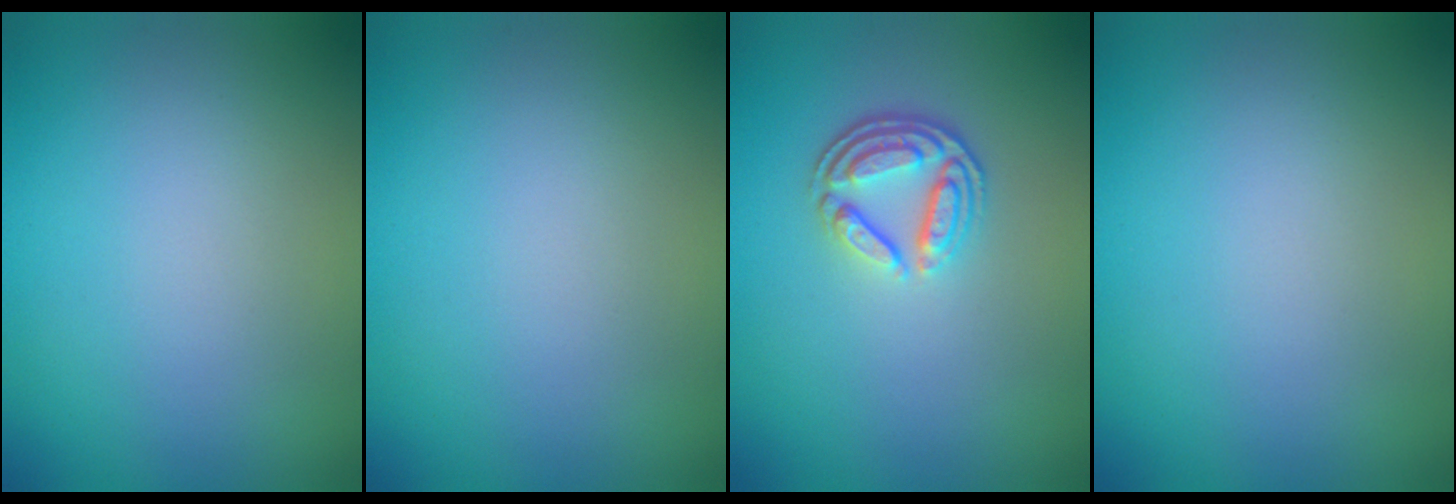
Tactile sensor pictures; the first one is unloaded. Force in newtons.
{"total": 0.0}
{"total": 3.6, "press": 2.8, "slide": 2.2}
{"total": 0.0}